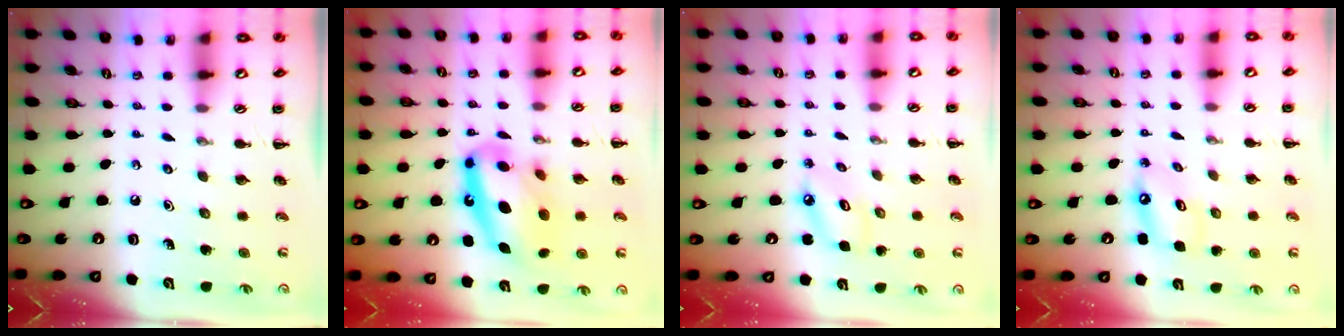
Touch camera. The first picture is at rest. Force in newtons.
{"total": 16.3, "press": 15.7, "slide": 4.4}
{"total": 4.7, "press": 4.7, "slide": 0.5}
{"total": 6.6, "press": 6.5, "slide": 1.2}